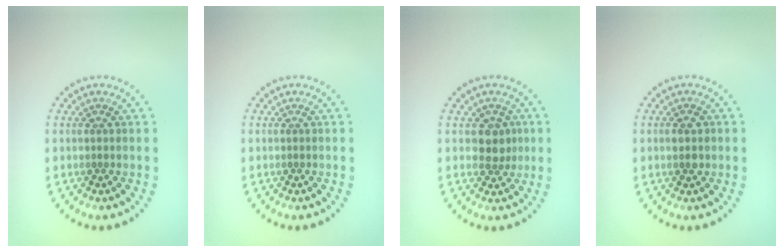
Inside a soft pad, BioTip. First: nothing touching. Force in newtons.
{"total": 0.0}
{"total": 2.2, "press": 2.0, "slide": 0.8}
{"total": 1.8, "press": 1.8, "slide": 0.0}